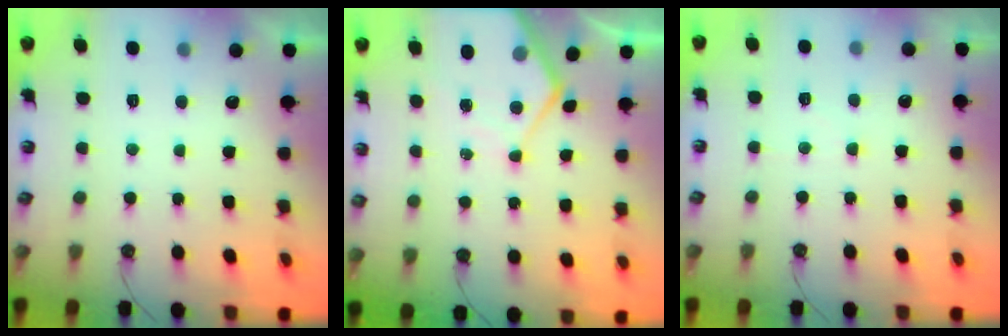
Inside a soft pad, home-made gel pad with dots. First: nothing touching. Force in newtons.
{"total": 7.9, "press": 7.9, "slide": 0.8}
{"total": 2.7, "press": 2.7, "slide": 0.3}